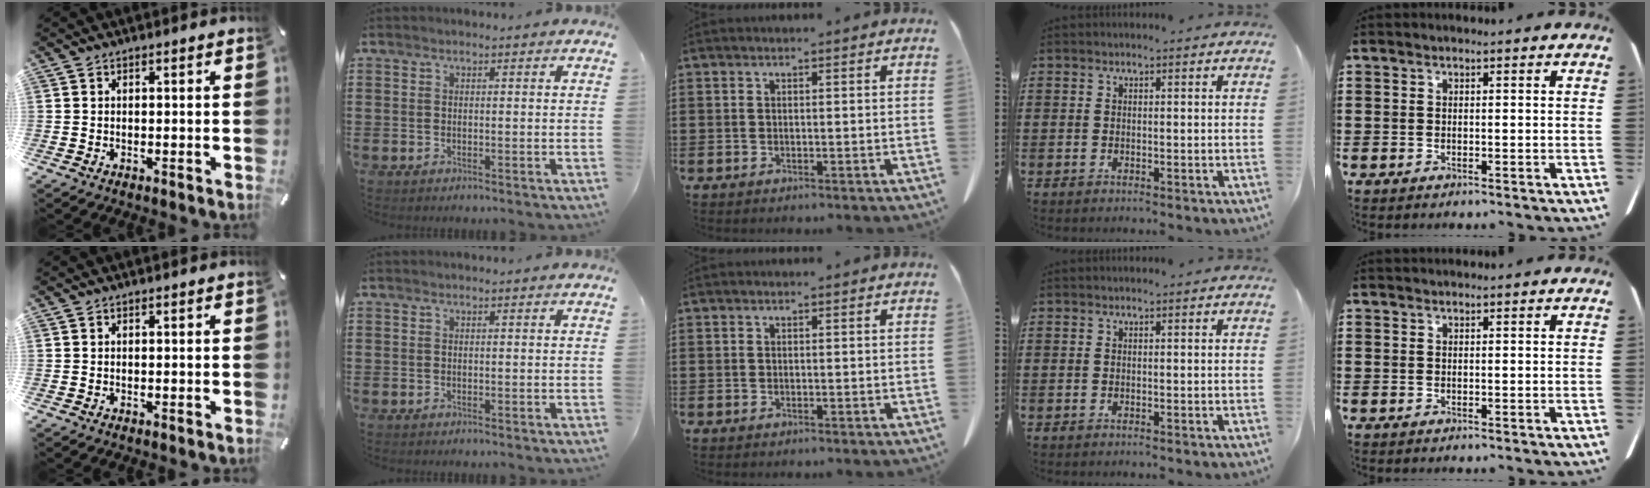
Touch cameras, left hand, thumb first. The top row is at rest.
{"little": {"total": 0.6, "force": [0.6, 0.0, 0.1], "torque": [-0.002, 0.000, 0.011]}}